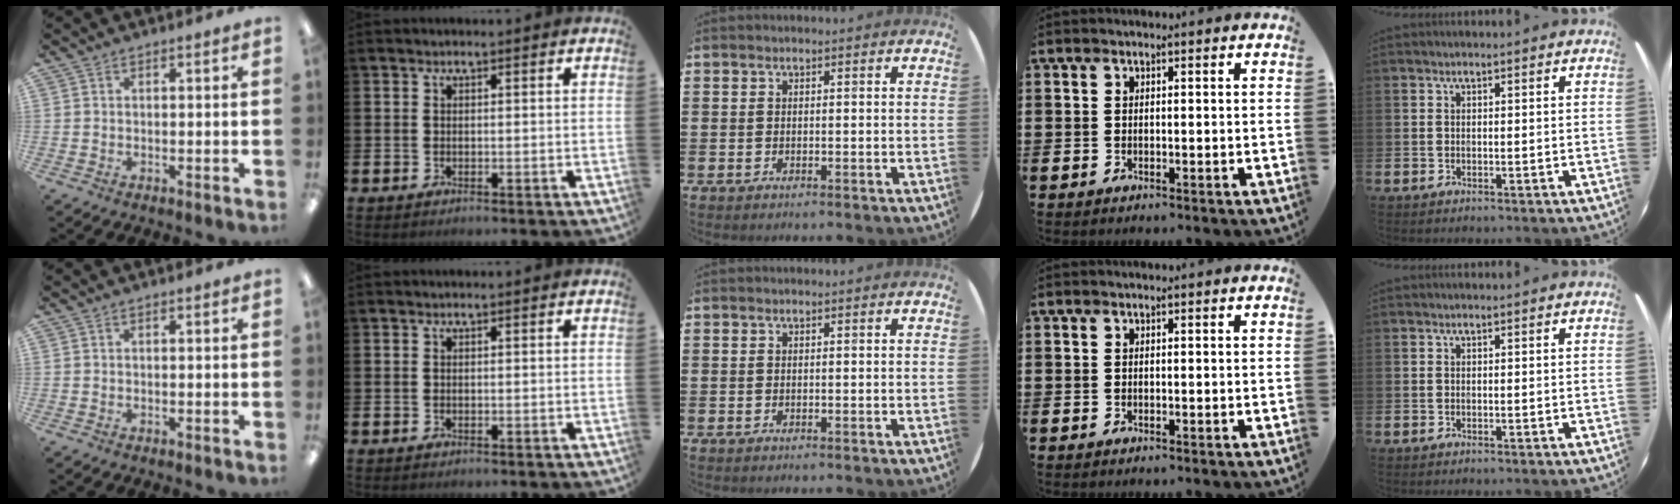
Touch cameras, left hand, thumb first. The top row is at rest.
{}